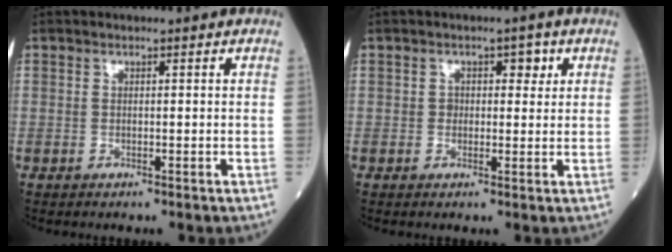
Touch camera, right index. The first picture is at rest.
{"total": 2.8, "force": [0.8, 1.9, 1.9], "torque": [-0.019, 0.011, 0.009]}